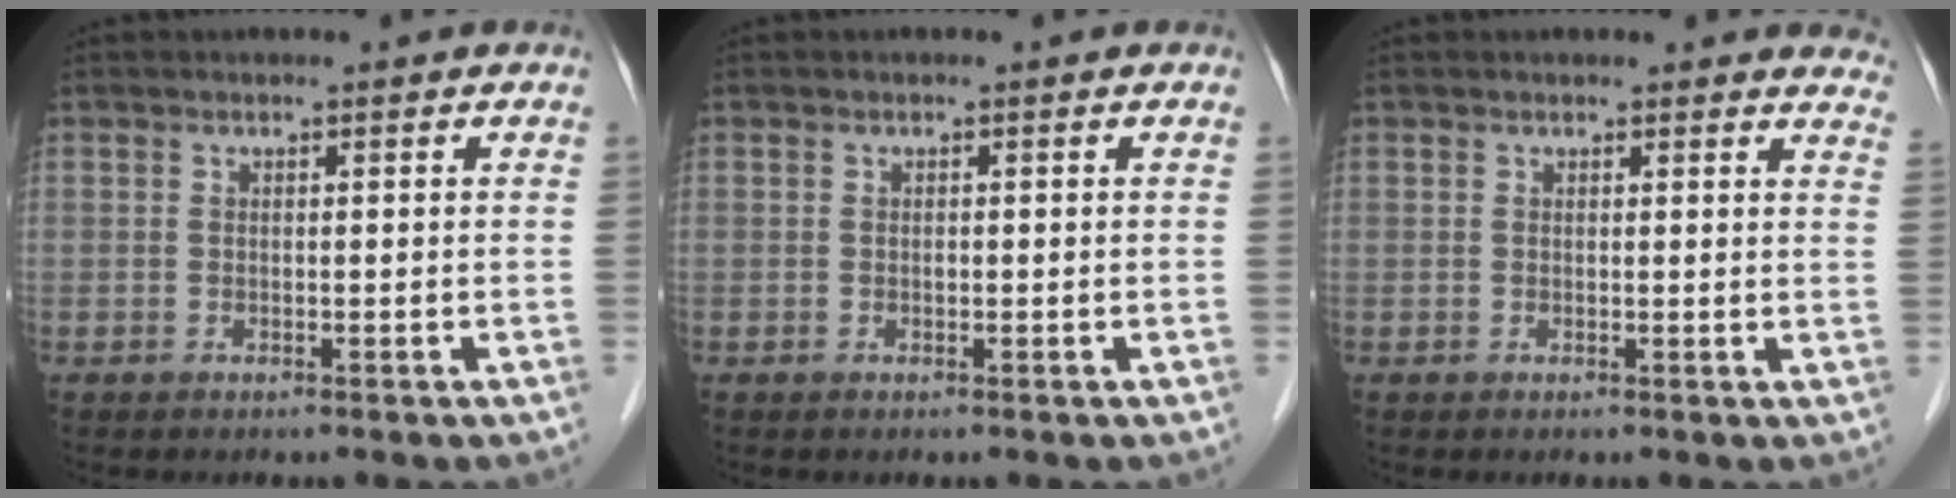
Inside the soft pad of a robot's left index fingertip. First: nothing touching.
{"total": 0.0}
{"total": 8.5, "force": [8.1, 2.1, 1.7], "torque": [0.014, -0.010, 0.059]}